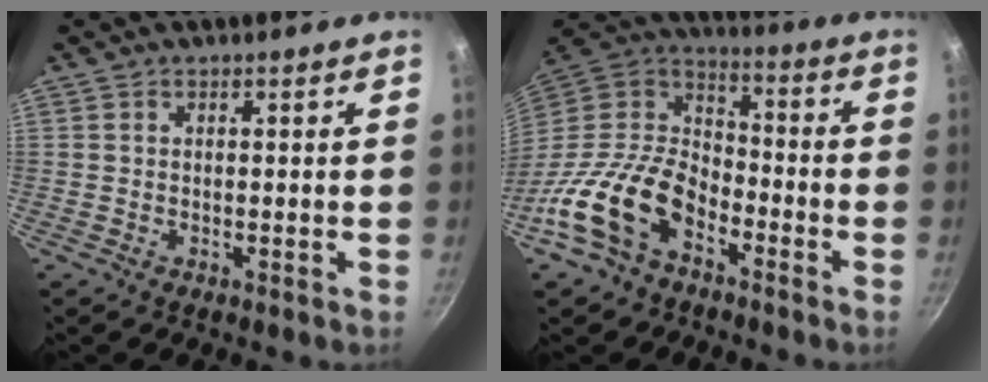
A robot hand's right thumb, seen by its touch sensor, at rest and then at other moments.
{"total": 18.4, "force": [-9.3, 11.5, 11.1], "torque": [-0.184, 0.064, -0.196]}